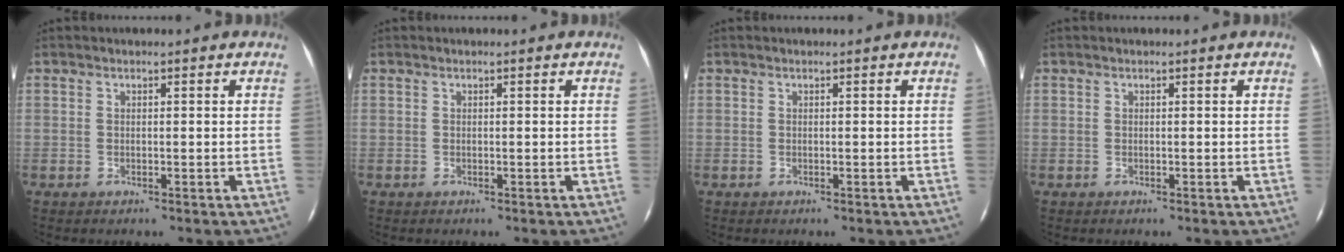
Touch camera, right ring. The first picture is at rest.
{"total": 0.0}
{"total": 0.0}
{"total": 0.0}